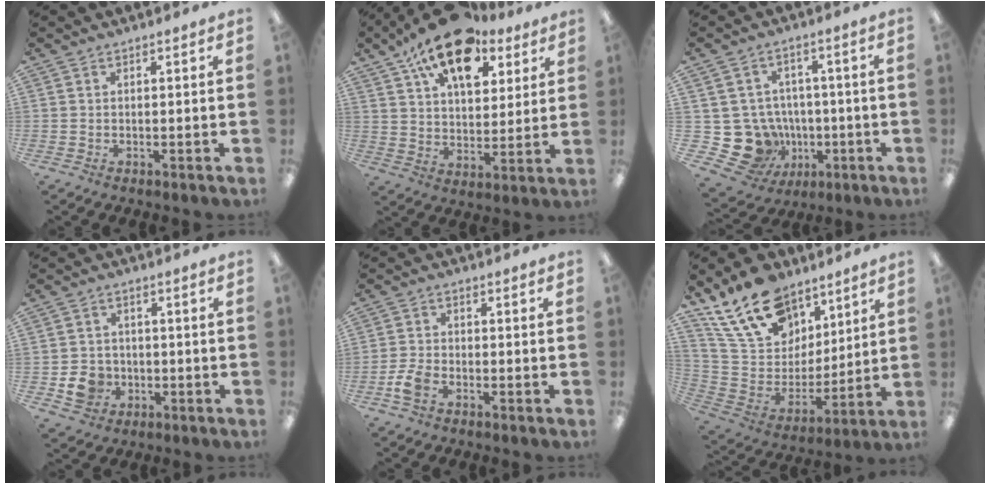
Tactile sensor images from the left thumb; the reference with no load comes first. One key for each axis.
{"total": 18.0, "fx": 11.4, "fy": 9.3, "fz": 10.3, "tx": -0.165, "ty": -0.053, "tz": 0.198}
{"total": 11.9, "fx": -2.9, "fy": 11.0, "fz": 3.4, "tx": -0.096, "ty": 0.010, "tz": -0.032}
{"total": 6.4, "fx": -1.8, "fy": 5.6, "fz": 2.6, "tx": -0.057, "ty": 0.009, "tz": -0.031}
{"total": 4.3, "fx": -2.4, "fy": 2.4, "fz": 2.7, "tx": -0.058, "ty": 0.007, "tz": -0.046}
{"total": 20.7, "fx": 14.2, "fy": 12.3, "fz": 8.6, "tx": -0.170, "ty": -0.076, "tz": 0.266}